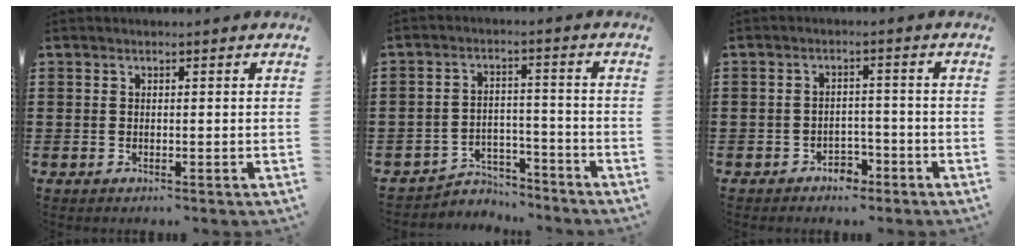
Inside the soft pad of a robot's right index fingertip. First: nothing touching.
{"total": 4.0, "force": [-3.8, 1.3, 0.2], "torque": [-0.011, 0.007, -0.080]}
{"total": 2.5, "force": [-2.1, 1.2, 0.6], "torque": [-0.017, 0.001, -0.045]}